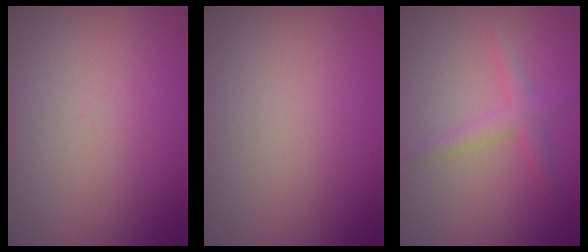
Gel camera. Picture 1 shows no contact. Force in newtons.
{"total": 0.0}
{"total": 2.0, "press": 2.0, "slide": 0.1}